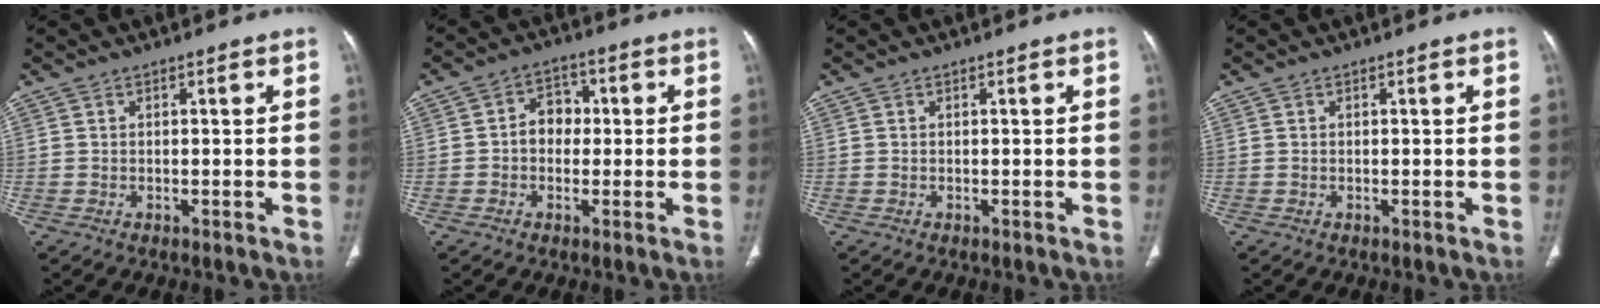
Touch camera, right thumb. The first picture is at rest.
{"total": 5.4, "force": [-0.1, 4.4, 3.1], "torque": [-0.023, 0.019, -0.012]}
{"total": 0.0}
{"total": 0.0}